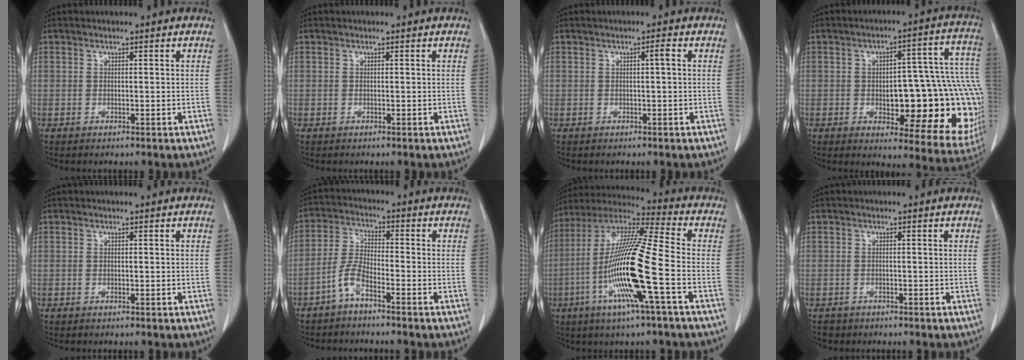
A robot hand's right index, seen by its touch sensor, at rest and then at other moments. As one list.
[{"total": 0.0}, {"total": 1.1, "force": [0.2, -0.1, 1.1], "torque": [-0.017, 0.004, 0.002]}, {"total": 25.0, "force": [-3.5, 7.4, 23.6], "torque": [-0.208, 0.037, -0.019]}, {"total": 0.0}, {"total": 4.5, "force": [-3.2, 0.9, 3.1], "torque": [-0.074, 0.006, -0.069]}, {"total": 17.7, "force": [-4.9, -0.1, 17.0], "torque": [-0.342, -0.011, -0.103]}, {"total": 1.3, "force": [-0.9, 0.9, 0.0], "torque": [-0.011, 0.002, -0.013]}]